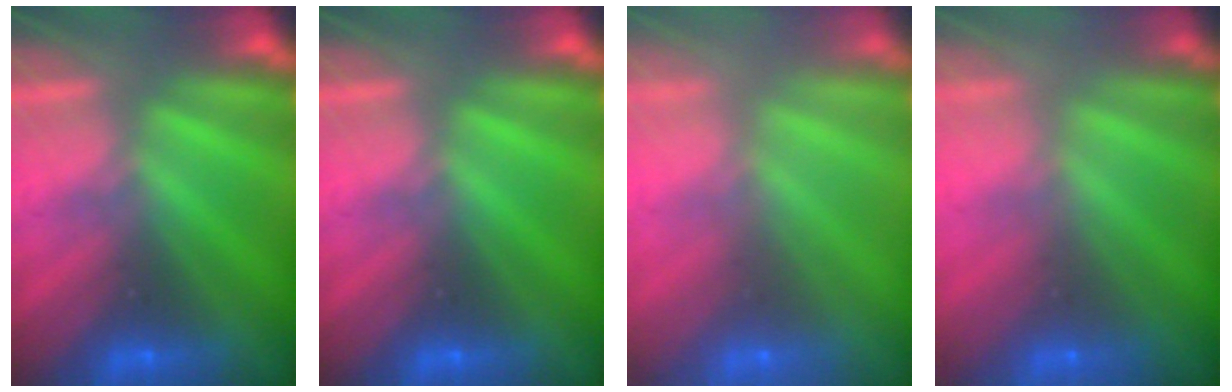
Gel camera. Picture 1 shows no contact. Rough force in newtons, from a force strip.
{"total": 0.0}
{"total": 7.4}
{"total": 6.1}